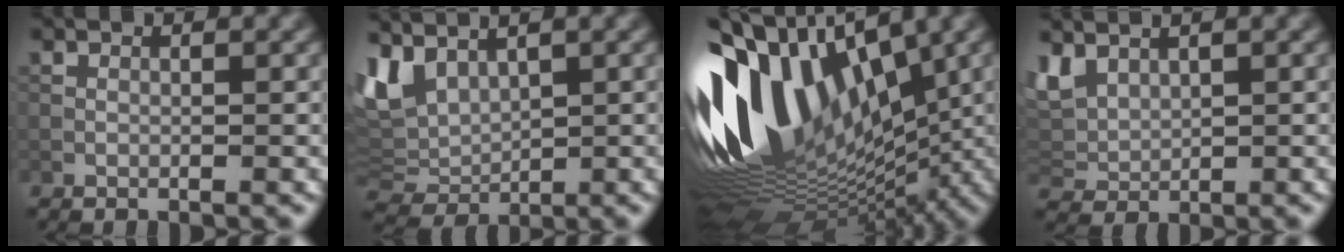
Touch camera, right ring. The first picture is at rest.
{"total": 6.7, "force": [3.0, 3.6, 4.8], "torque": [-0.110, -0.001, 0.058]}
{"total": 16.7, "force": [2.7, 9.5, 13.5], "torque": [-0.265, 0.038, 0.036]}
{"total": 4.0, "force": [2.3, 2.4, 2.3], "torque": [-0.060, 0.004, 0.048]}